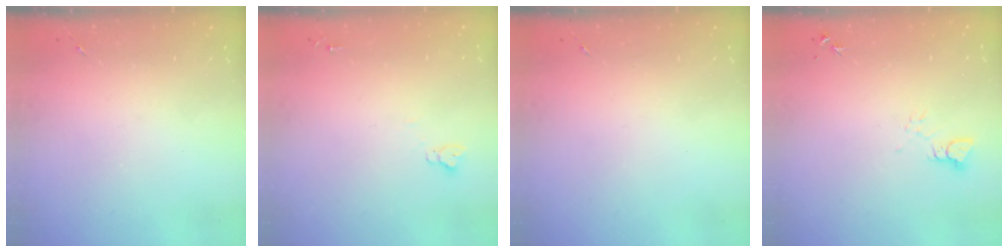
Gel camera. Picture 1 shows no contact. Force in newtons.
{"total": 3.8, "press": 3.8, "slide": 0.3}
{"total": 0.0}
{"total": 3.2, "press": 3.2, "slide": 0.1}